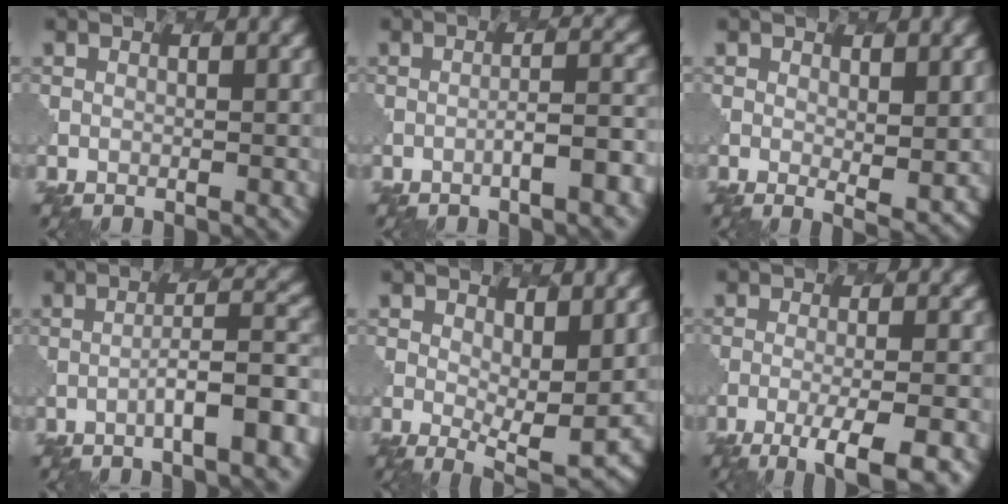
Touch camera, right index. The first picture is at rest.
{"total": 4.2, "force": [-1.9, 1.0, 3.6], "torque": [-0.042, 0.014, -0.033]}
{"total": 2.5, "force": [0.8, 0.9, 2.2], "torque": [-0.034, -0.012, 0.018]}
{"total": 6.2, "force": [-2.8, 1.2, 5.4], "torque": [-0.073, 0.021, -0.048]}
{"total": 4.5, "force": [0.5, 1.5, 4.3], "torque": [-0.069, -0.017, 0.013]}
{"total": 7.3, "force": [-4.2, 1.8, 5.7], "torque": [-0.082, -0.006, -0.062]}